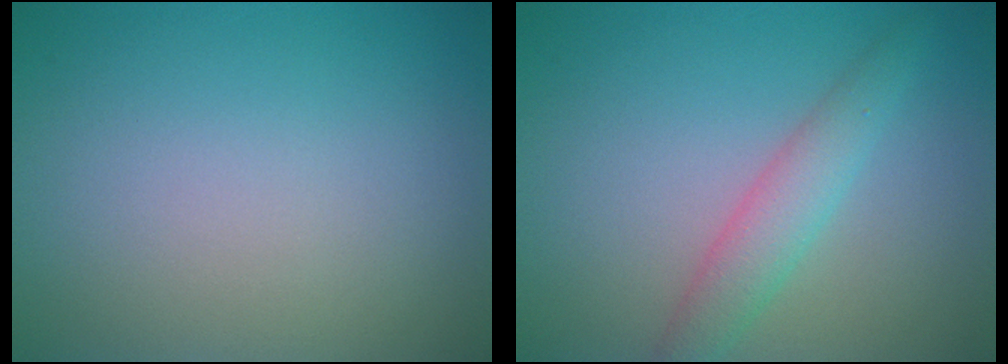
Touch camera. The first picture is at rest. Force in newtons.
{"total": 2.9, "press": 2.9, "slide": 0.1}